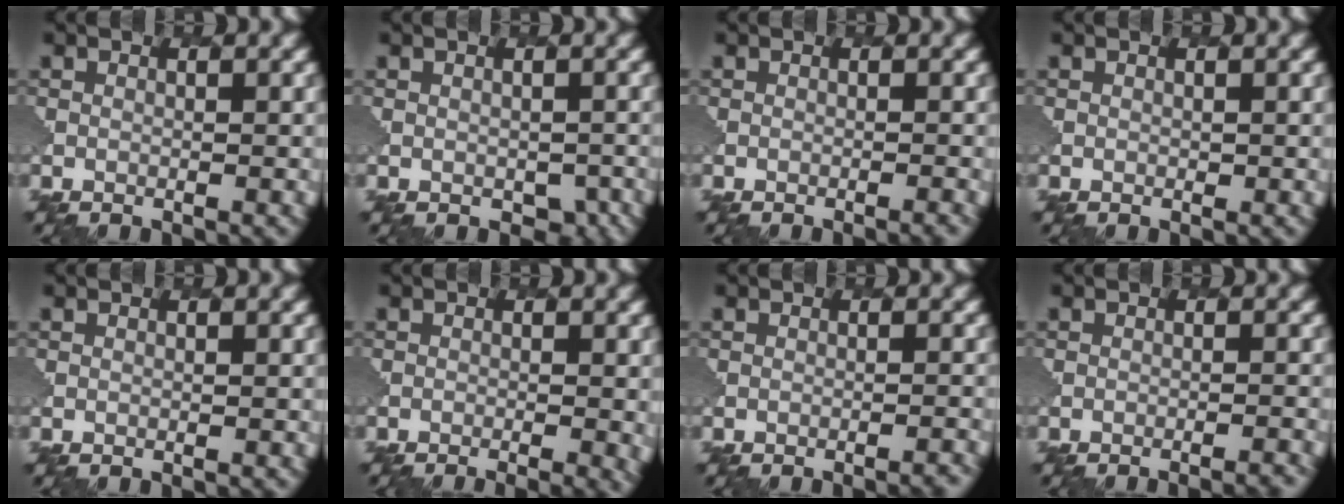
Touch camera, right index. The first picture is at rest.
{"total": 2.6, "force": [-1.0, 2.1, 1.0], "torque": [-0.013, -0.019, -0.010]}
{"total": 1.0, "force": [-0.6, 0.3, 0.7], "torque": [0.003, 0.006, -0.010]}
{"total": 0.5, "force": [0.1, 0.4, 0.4], "torque": [-0.008, -0.003, -0.001]}
{"total": 0.0}
{"total": 3.9, "force": [-1.4, 1.7, 3.3], "torque": [-0.022, 0.005, -0.012]}
{"total": 1.8, "force": [-1.5, 0.4, 0.9], "torque": [0.001, 0.015, -0.028]}
{"total": 2.6, "force": [-2.2, 0.6, 1.2], "torque": [-0.003, 0.012, -0.035]}